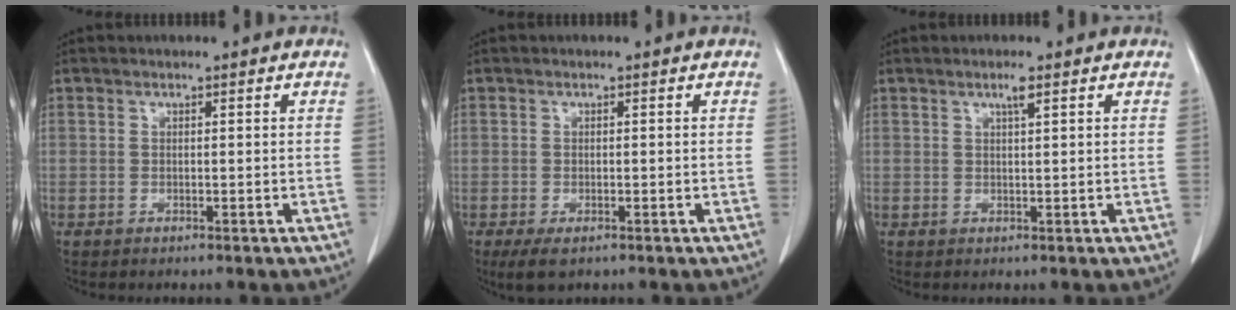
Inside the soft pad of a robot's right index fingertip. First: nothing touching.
{"total": 2.8, "force": [-1.4, 1.4, 2.0], "torque": [-0.043, -0.005, -0.019]}
{"total": 1.6, "force": [1.0, -0.1, 1.3], "torque": [-0.024, 0.001, 0.016]}